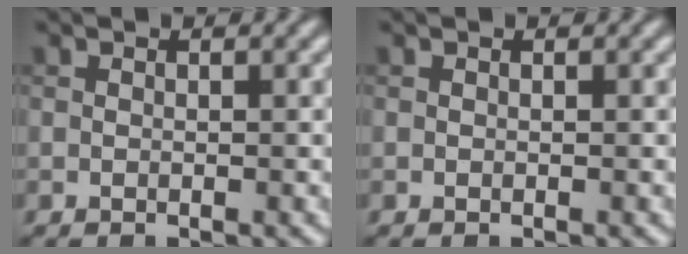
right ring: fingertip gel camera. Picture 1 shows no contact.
{"total": 0.0}